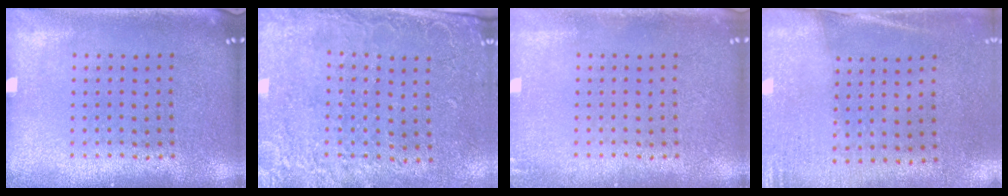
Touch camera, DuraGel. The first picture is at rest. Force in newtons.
{"total": 2.6, "press": 2.1, "slide": 1.5}
{"total": 1.0, "press": 1.0, "slide": 0.1}
{"total": 2.6, "press": 2.2, "slide": 1.3}